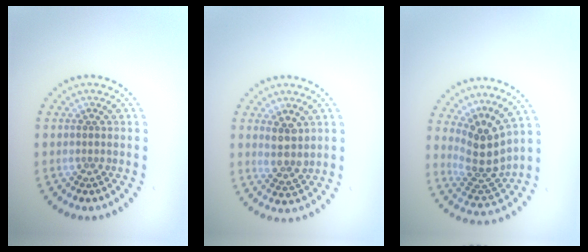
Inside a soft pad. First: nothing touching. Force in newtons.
{"total": 2.6, "press": 2.2, "slide": 1.4}
{"total": 3.8, "press": 3.0, "slide": 2.3}